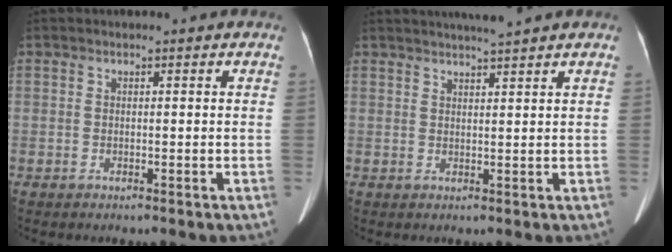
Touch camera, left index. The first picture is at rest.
{"total": 4.9, "force": [4.3, -0.9, 2.1], "torque": [-0.030, 0.012, 0.064]}